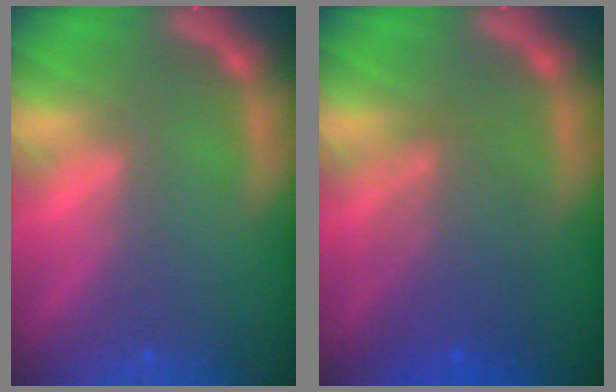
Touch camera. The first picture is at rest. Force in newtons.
{"total": 5.1}